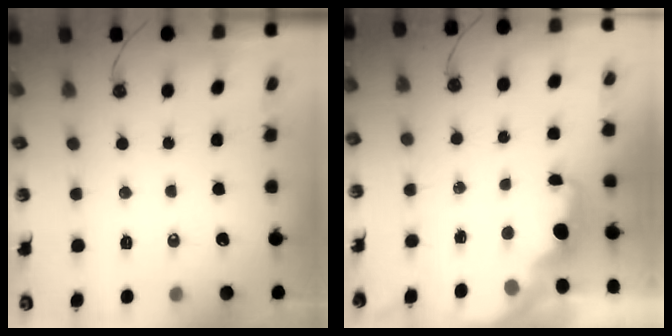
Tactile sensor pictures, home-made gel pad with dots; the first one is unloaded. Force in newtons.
{"total": 2.0, "press": 1.8, "slide": 0.7}